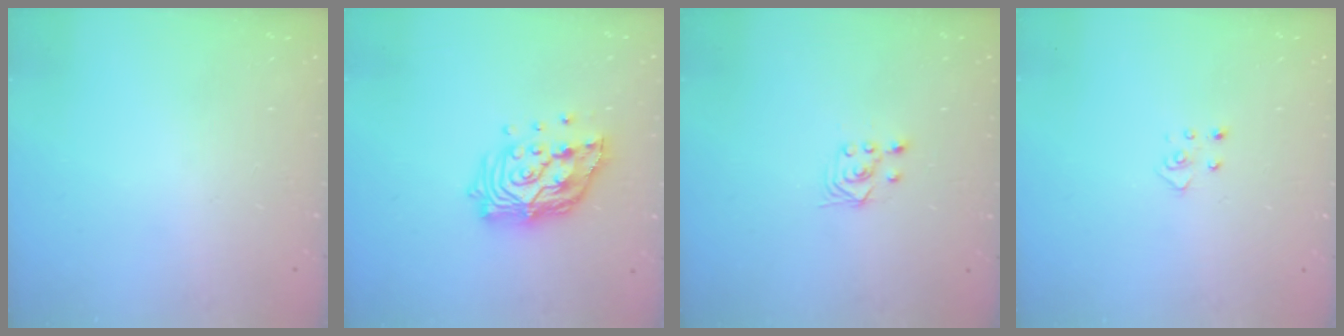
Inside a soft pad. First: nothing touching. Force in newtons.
{"total": 17.0, "press": 16.9, "slide": 1.5}
{"total": 2.8, "press": 2.4, "slide": 1.4}
{"total": 3.8, "press": 3.8, "slide": 0.4}